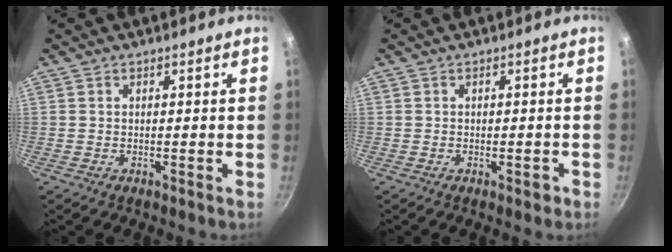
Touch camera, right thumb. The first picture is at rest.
{"total": 1.5, "force": [-0.7, 0.8, 1.1], "torque": [-0.009, 0.008, -0.009]}